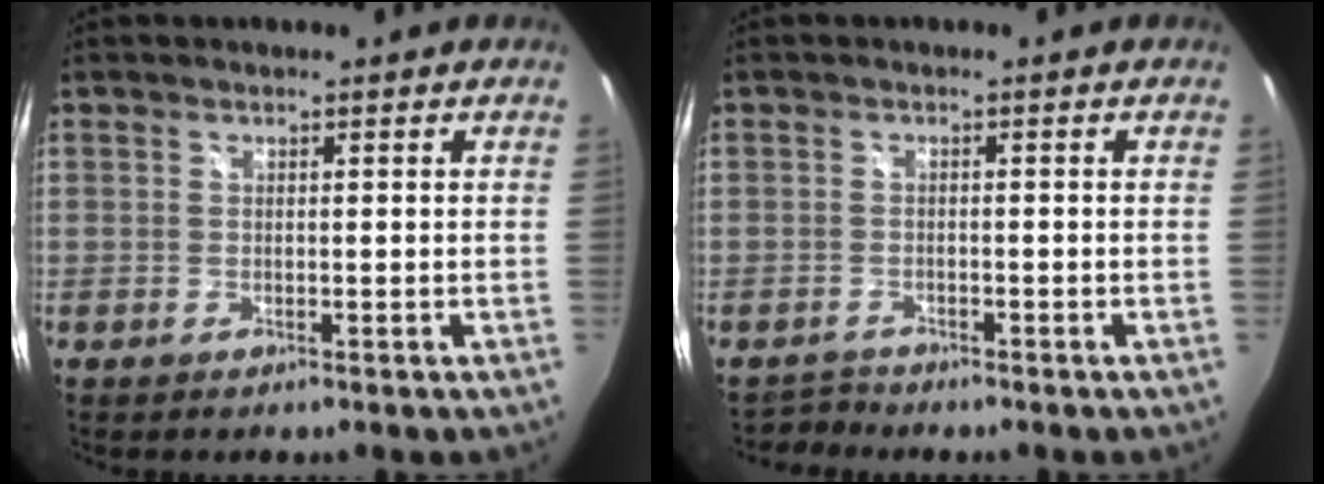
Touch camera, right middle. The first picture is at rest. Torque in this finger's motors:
{"motor_torque": [-0.08, -0.45, -0.06, -0.02]}